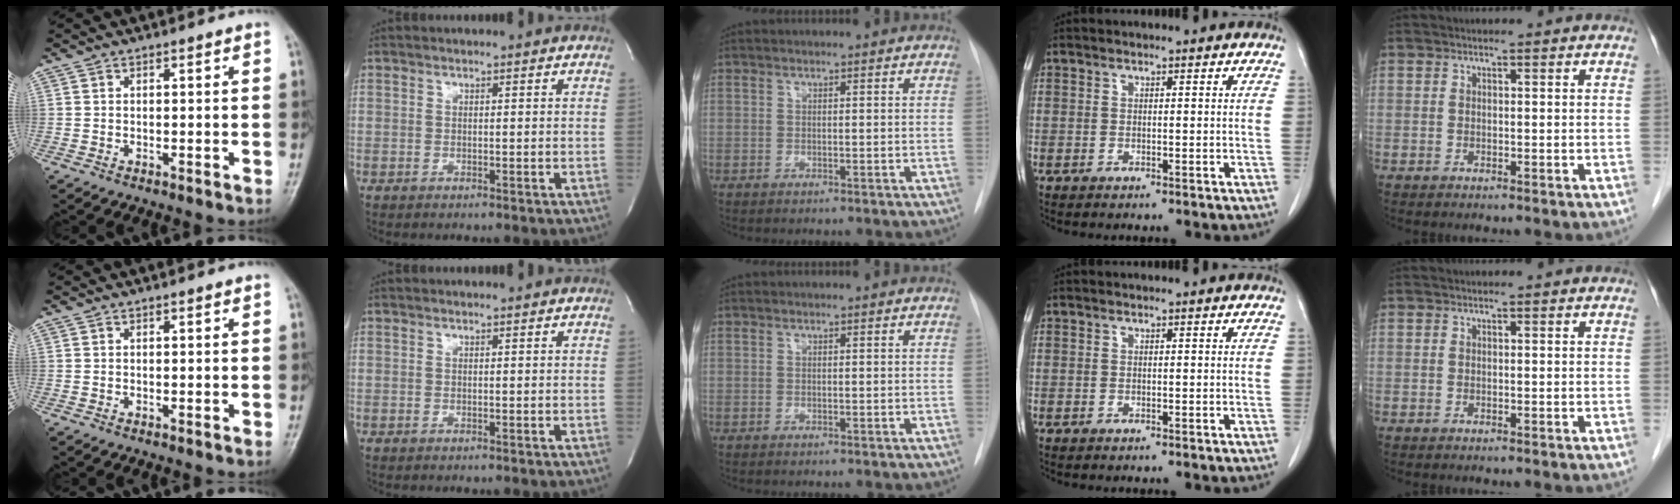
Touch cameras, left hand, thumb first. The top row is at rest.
{}